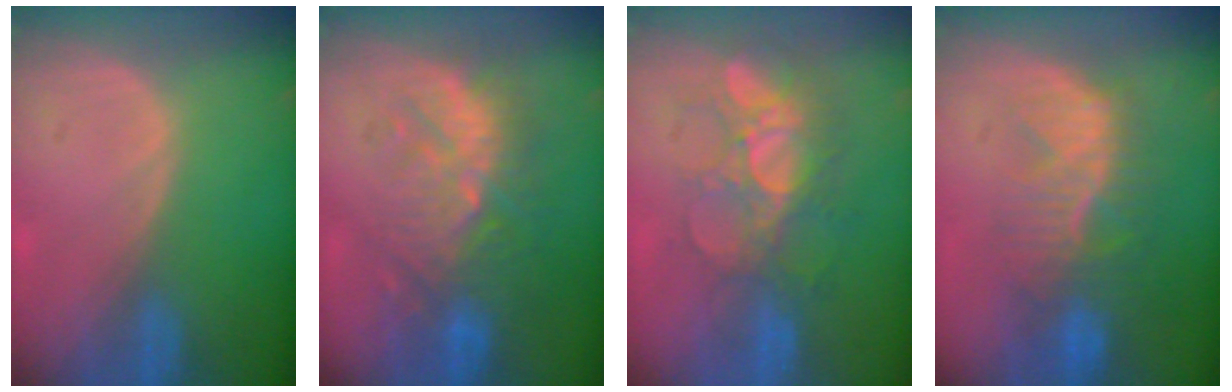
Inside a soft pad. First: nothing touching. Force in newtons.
{"total": 9.8, "press": 9.5, "slide": 2.3}
{"total": 8.7, "press": 7.8, "slide": 3.7}
{"total": 10.0, "press": 8.7, "slide": 4.9}